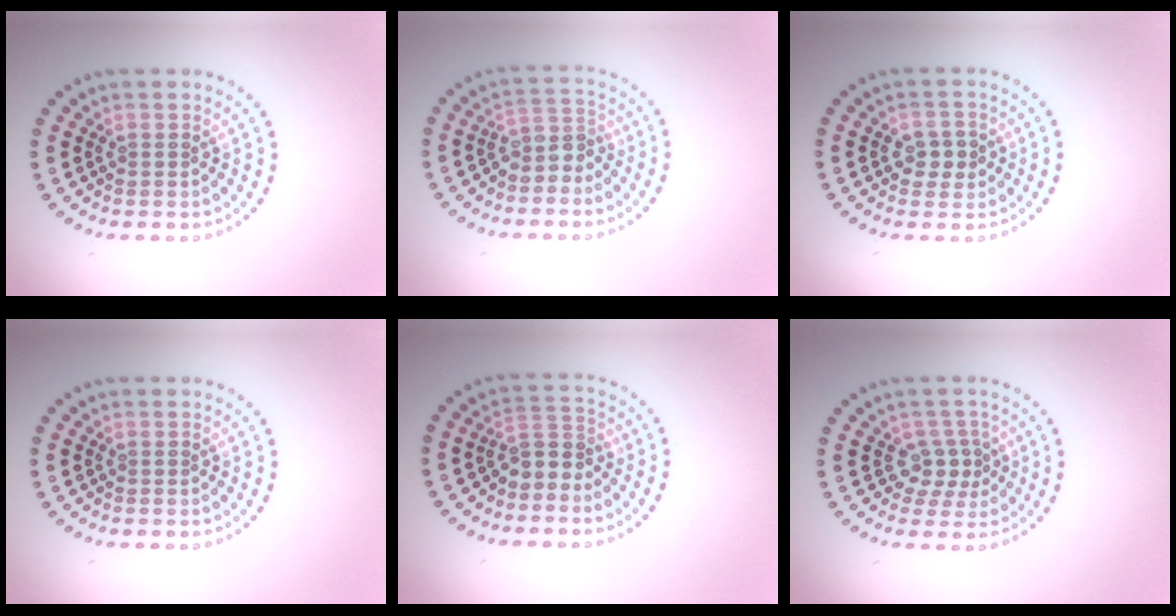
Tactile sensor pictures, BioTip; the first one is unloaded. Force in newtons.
{"total": 2.6, "press": 2.0, "slide": 1.6}
{"total": 2.4, "press": 2.4, "slide": 0.4}
{"total": 0.0}
{"total": 2.4, "press": 2.0, "slide": 1.4}
{"total": 2.3, "press": 1.9, "slide": 1.3}